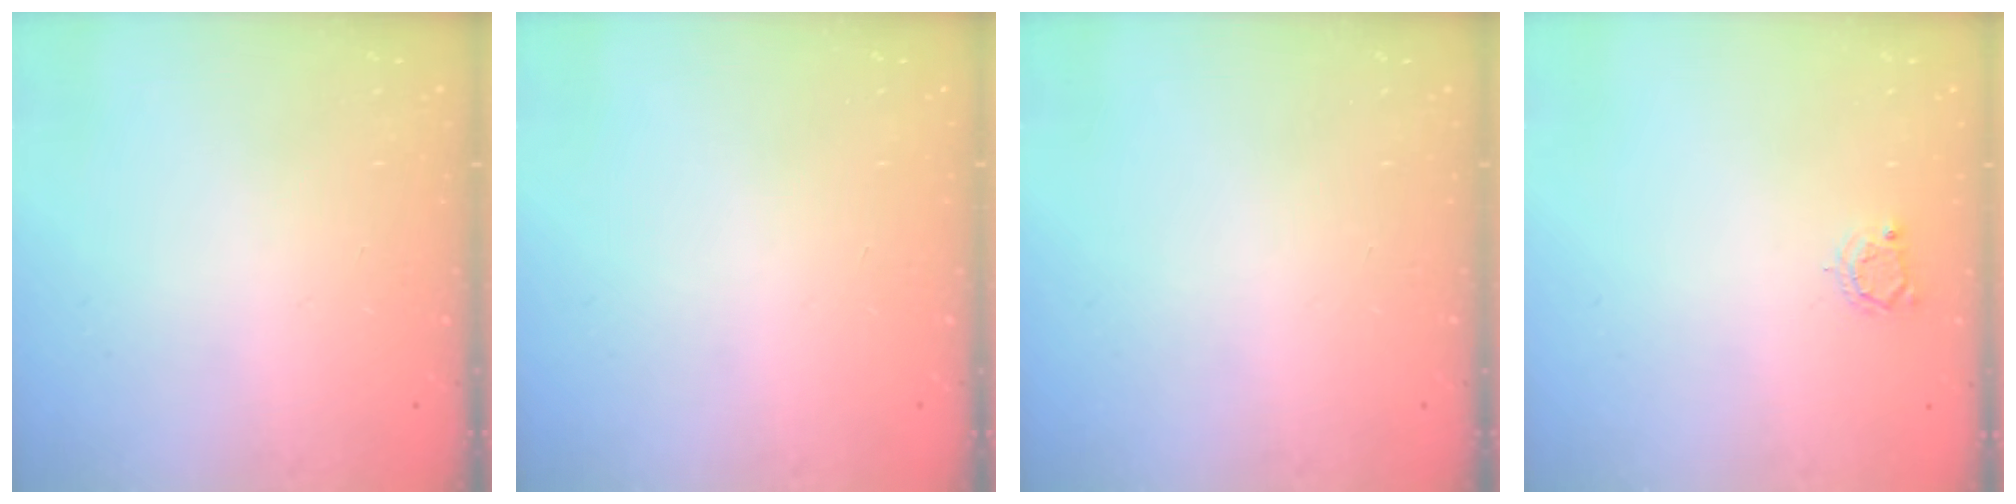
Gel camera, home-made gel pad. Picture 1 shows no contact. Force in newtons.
{"total": 0.0}
{"total": 0.0}
{"total": 3.0, "press": 3.0, "slide": 0.3}